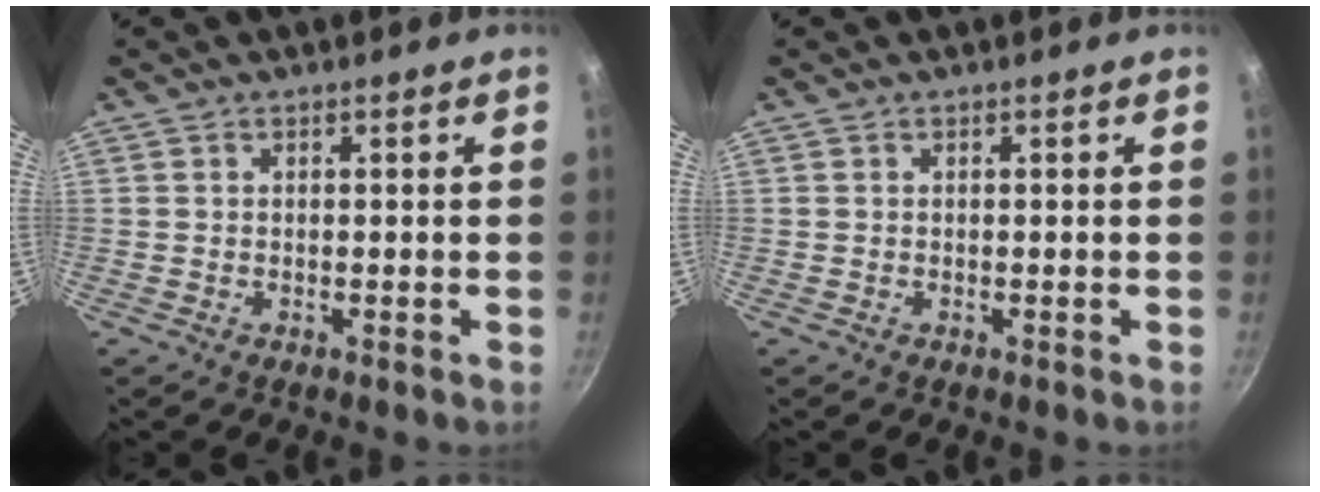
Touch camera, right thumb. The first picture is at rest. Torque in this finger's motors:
{"motor_torque": [-0.19, 0.09, 0.07, -0.38, 0.01]}